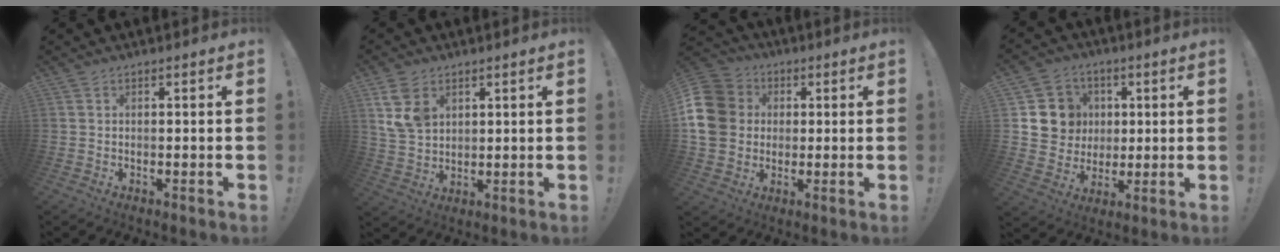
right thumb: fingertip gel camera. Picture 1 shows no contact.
{"total": 9.4, "force": [4.6, 6.5, 4.9], "torque": [-0.089, -0.012, 0.093]}
{"total": 15.9, "force": [1.7, 13.6, 8.0], "torque": [-0.152, 0.001, 0.036]}
{"total": 10.5, "force": [2.0, 10.0, 2.2], "torque": [-0.026, -0.006, 0.050]}